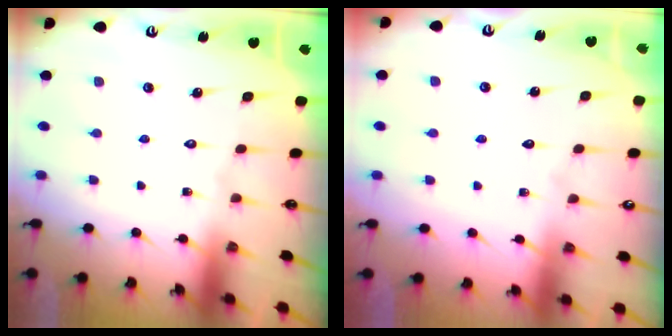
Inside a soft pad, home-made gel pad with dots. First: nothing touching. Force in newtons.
{"total": 3.0, "press": 3.0, "slide": 0.1}